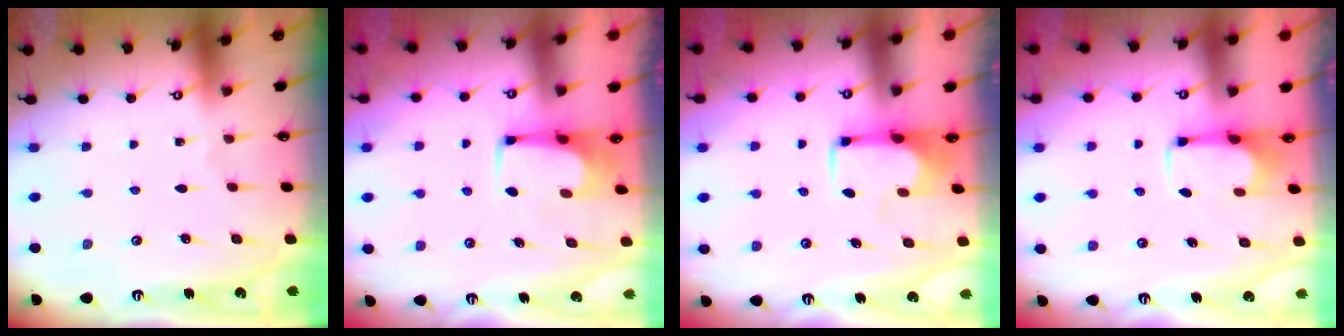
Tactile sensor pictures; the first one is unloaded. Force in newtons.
{"total": 1.6, "press": 1.5, "slide": 0.3}
{"total": 1.4, "press": 1.3, "slide": 0.5}
{"total": 2.8, "press": 2.7, "slide": 0.9}